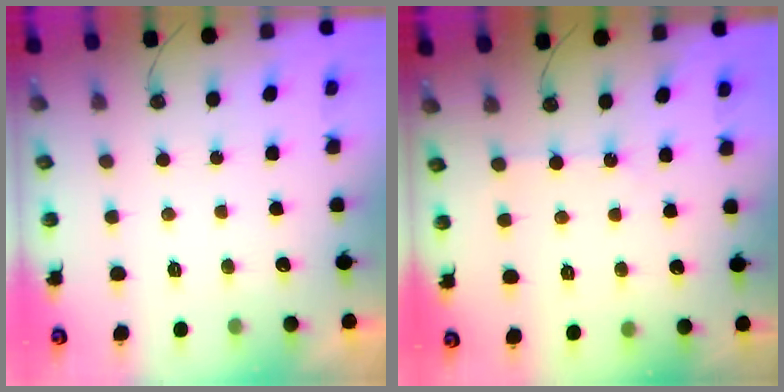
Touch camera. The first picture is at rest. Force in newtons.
{"total": 2.2, "press": 2.2, "slide": 0.3}